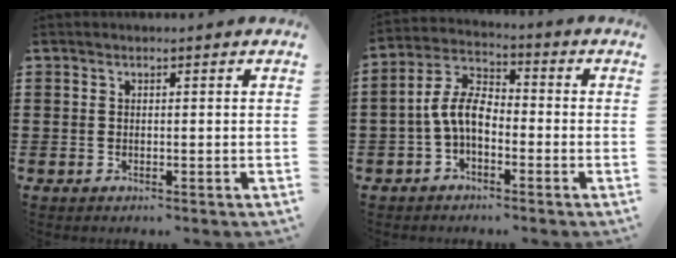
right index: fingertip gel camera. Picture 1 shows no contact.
{"total": 7.1, "force": [-1.8, 3.9, 5.6], "torque": [-0.145, 0.003, -0.045]}